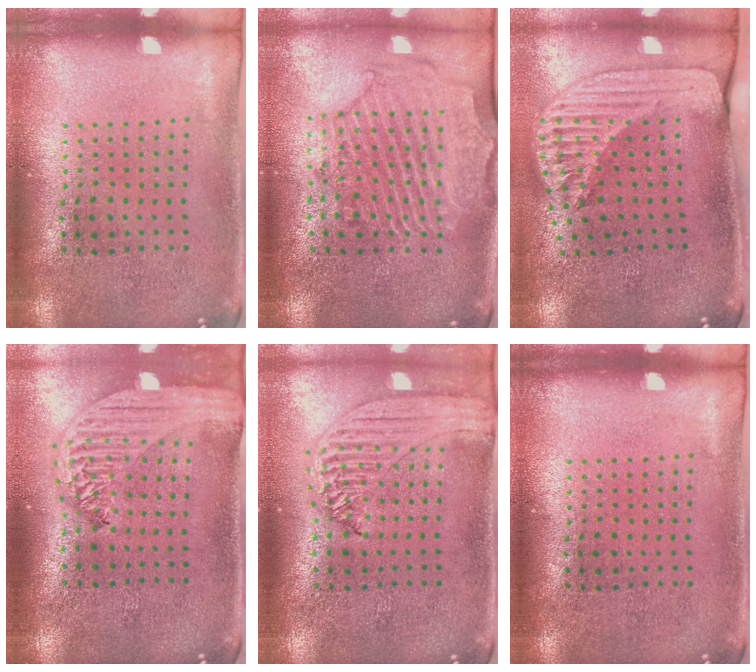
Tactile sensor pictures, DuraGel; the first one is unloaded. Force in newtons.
{"total": 2.4, "press": 2.2, "slide": 0.8}
{"total": 2.6, "press": 1.8, "slide": 1.8}
{"total": 2.4, "press": 2.1, "slide": 1.3}
{"total": 1.5, "press": 1.4, "slide": 0.3}
{"total": 0.0}